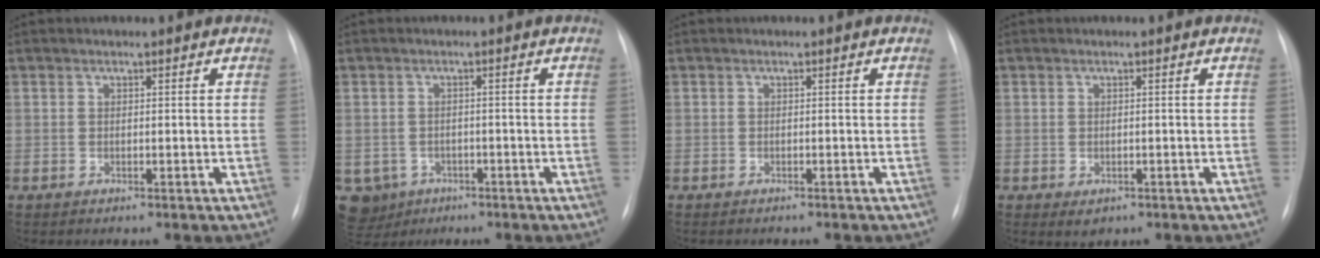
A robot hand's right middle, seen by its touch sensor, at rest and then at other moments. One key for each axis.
{"total": 5.9, "fx": -2.8, "fy": 5.1, "fz": 0.7, "tx": -0.020, "ty": 0.007, "tz": -0.037}
{"total": 2.4, "fx": -2.1, "fy": 0.6, "fz": 1.0, "tx": -0.017, "ty": -0.005, "tz": -0.020}
{"total": 1.5, "fx": -0.6, "fy": 1.1, "fz": 0.9, "tx": -0.004, "ty": 0.000, "tz": 0.004}